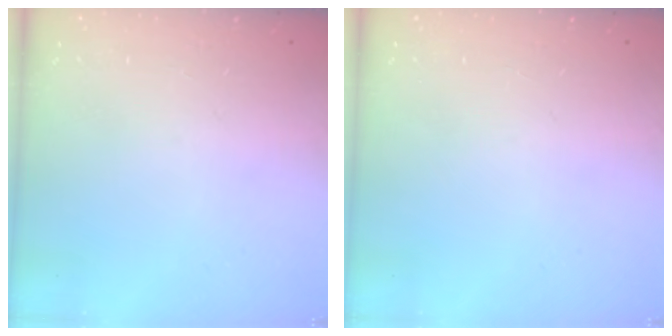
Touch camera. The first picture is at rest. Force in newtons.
{"total": 0.0}